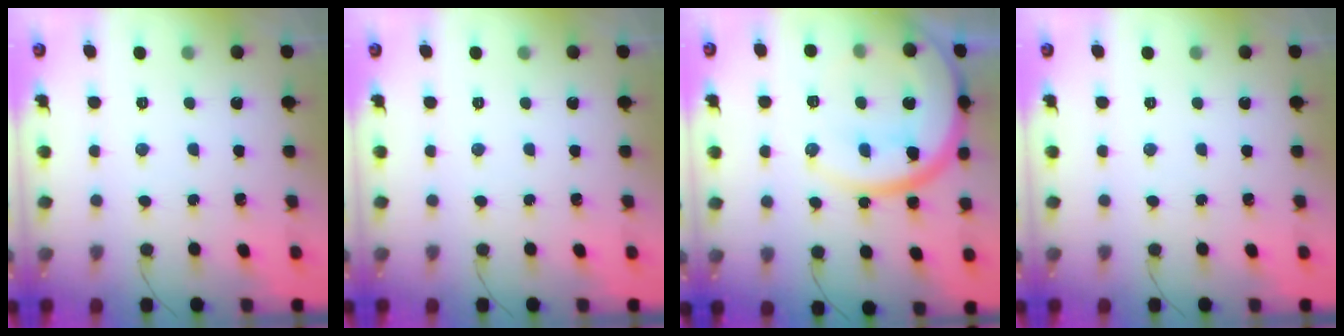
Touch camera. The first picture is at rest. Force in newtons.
{"total": 0.0}
{"total": 21.4, "press": 21.3, "slide": 2.0}
{"total": 0.0}